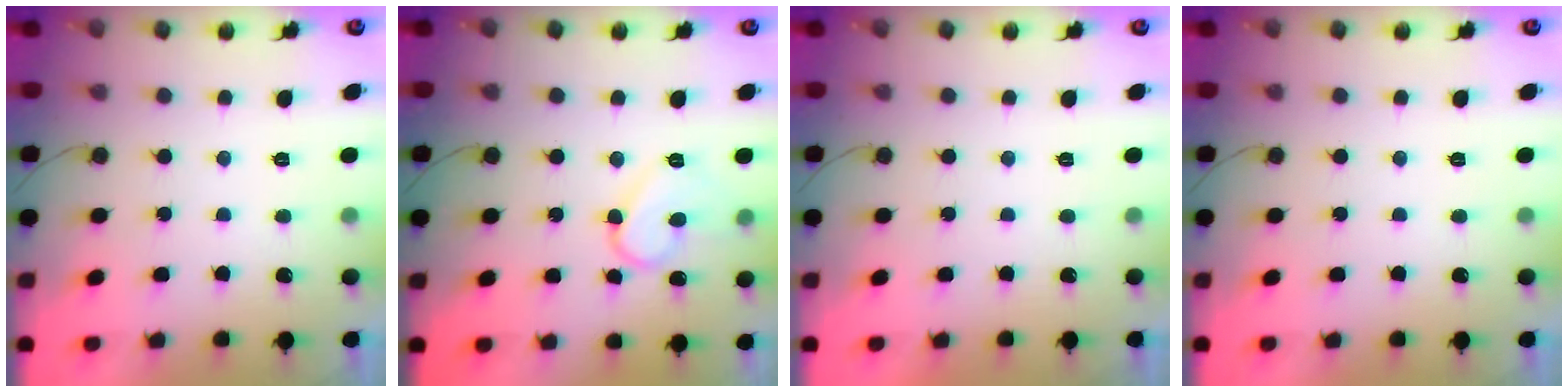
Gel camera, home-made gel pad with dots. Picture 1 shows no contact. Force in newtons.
{"total": 9.5, "press": 9.4, "slide": 0.7}
{"total": 1.7, "press": 1.7, "slide": 0.0}
{"total": 0.0}